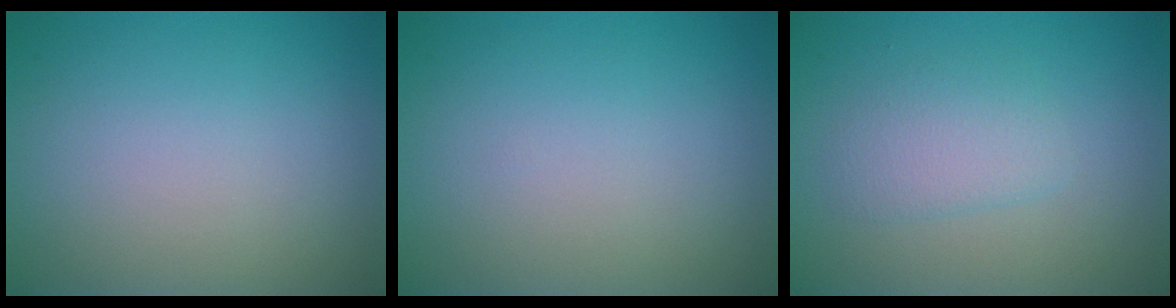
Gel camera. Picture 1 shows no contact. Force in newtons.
{"total": 0.0}
{"total": 2.2, "press": 2.2, "slide": 0.1}